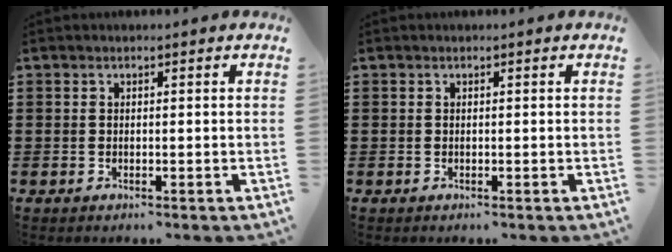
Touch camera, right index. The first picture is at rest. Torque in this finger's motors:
{"motor_torque": [0.86, 0.66, 0.00, 0.00]}